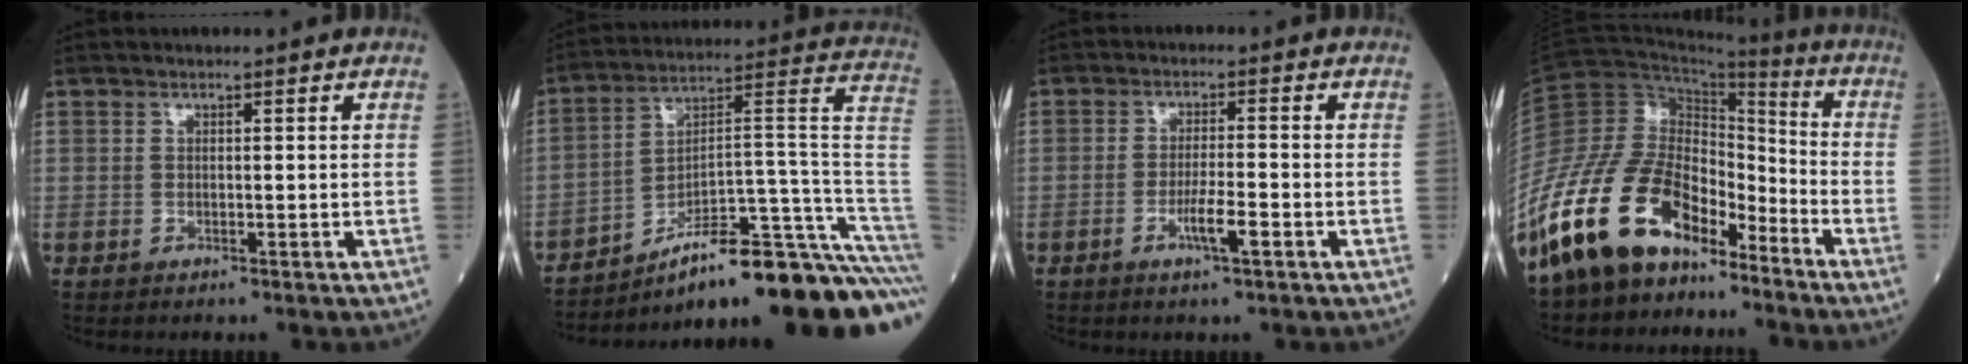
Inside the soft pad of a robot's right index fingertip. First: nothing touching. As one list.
[{"total": 24.0, "force": [-17.4, 1.5, 16.4], "torque": [-0.133, 0.044, -0.262]}, {"total": 4.0, "force": [-1.7, 0.2, 3.6], "torque": [-0.065, -0.004, -0.030]}, {"total": 16.6, "force": [-12.1, 7.9, 8.2], "torque": [-0.172, 0.039, -0.227]}]